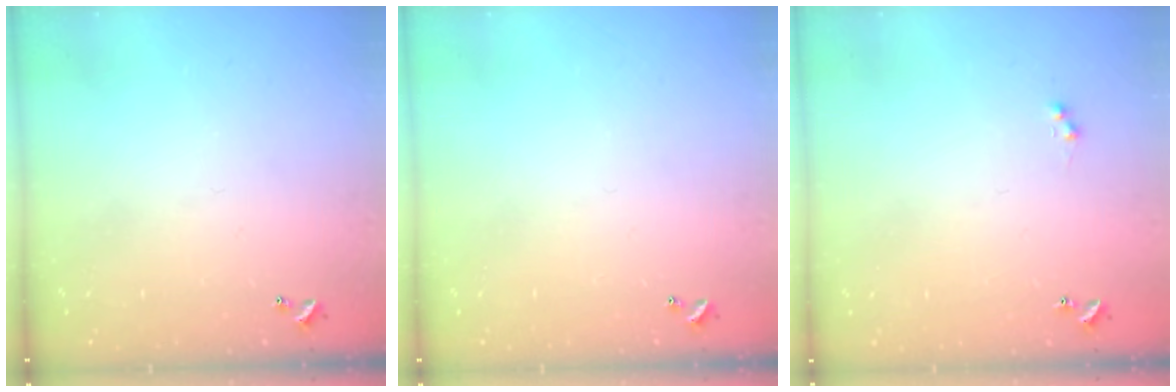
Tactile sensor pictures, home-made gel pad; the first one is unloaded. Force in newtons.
{"total": 0.0}
{"total": 1.0, "press": 0.9, "slide": 0.4}